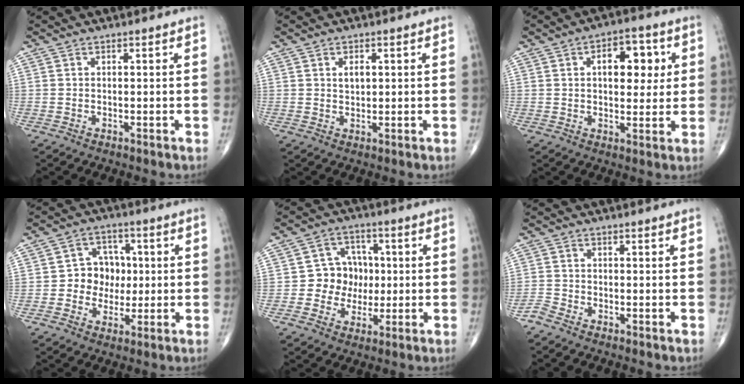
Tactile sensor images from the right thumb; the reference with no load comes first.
{"total": 2.3, "force": [0.7, 1.4, 1.6], "torque": [-0.018, -0.003, 0.011]}
{"total": 9.9, "force": [2.5, 5.6, 7.8], "torque": [-0.065, 0.001, 0.031]}
{"total": 8.1, "force": [-0.1, 7.1, 3.9], "torque": [-0.004, 0.015, -0.008]}
{"total": 8.5, "force": [-0.3, 7.7, 3.5], "torque": [-0.001, 0.018, -0.010]}
{"total": 2.0, "force": [-1.9, 0.4, 0.6], "torque": [-0.017, 0.000, -0.043]}